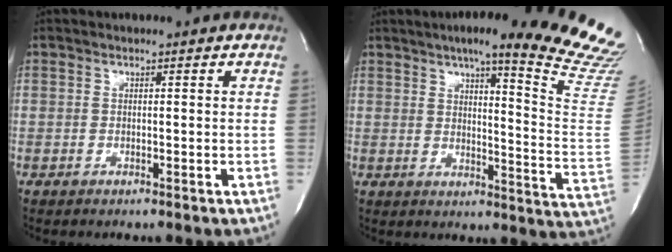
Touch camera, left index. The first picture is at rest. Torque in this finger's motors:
{"motor_torque": [-0.01, -0.02, 0.17, 0.07]}